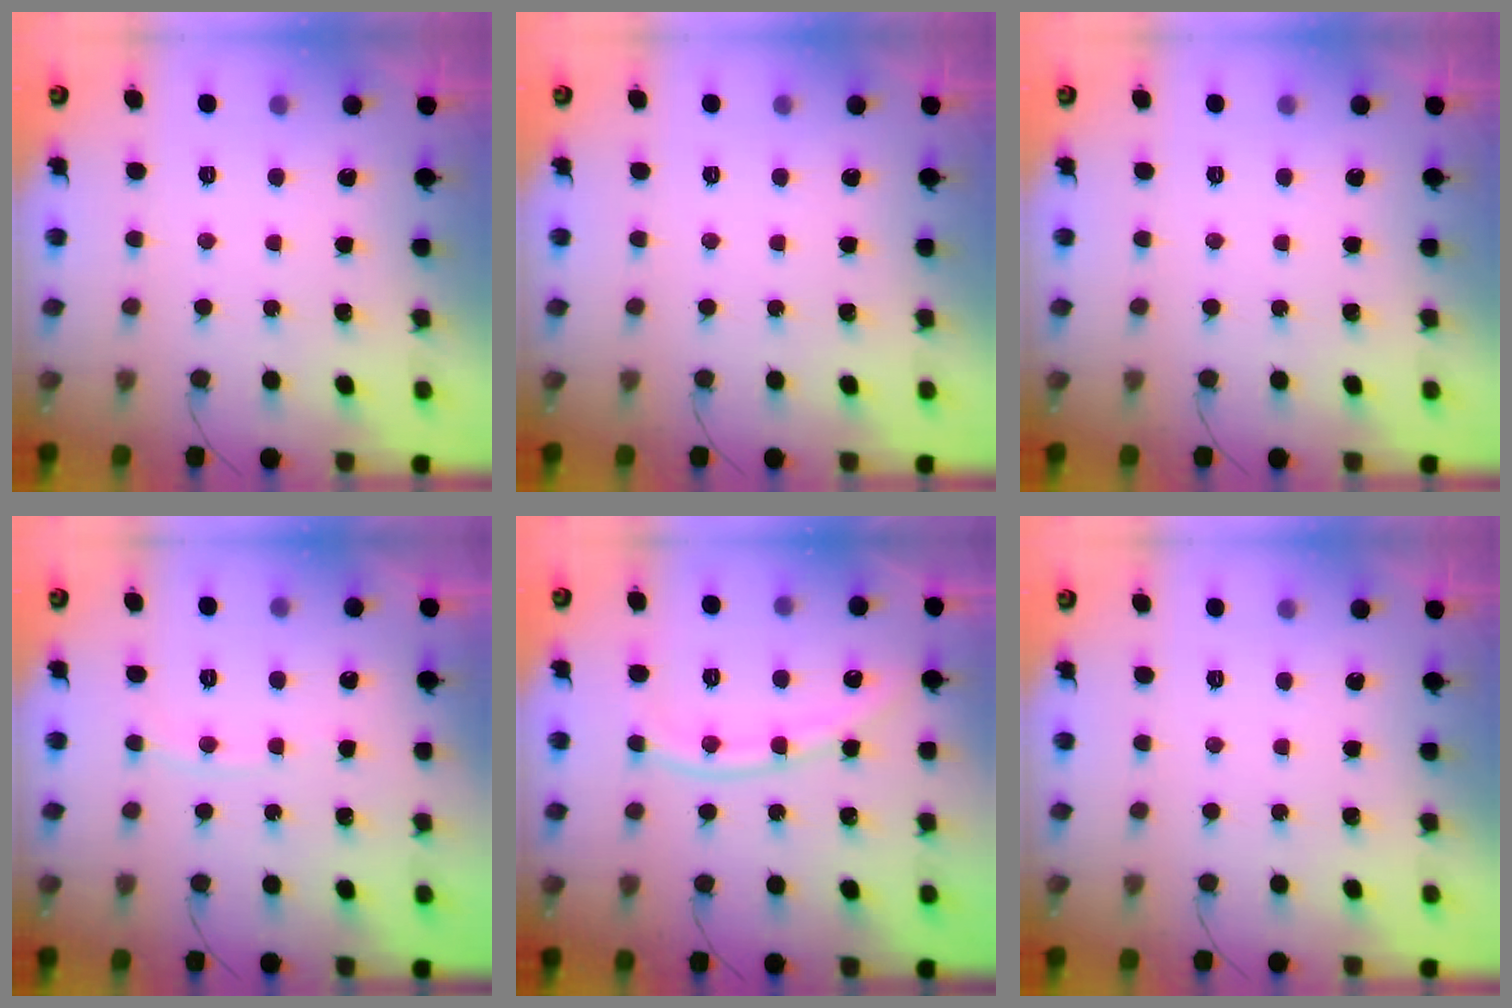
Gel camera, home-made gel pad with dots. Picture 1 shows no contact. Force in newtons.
{"total": 0.0}
{"total": 0.0}
{"total": 3.0, "press": 2.9, "slide": 0.4}
{"total": 10.9, "press": 10.9, "slide": 1.3}
{"total": 0.0}